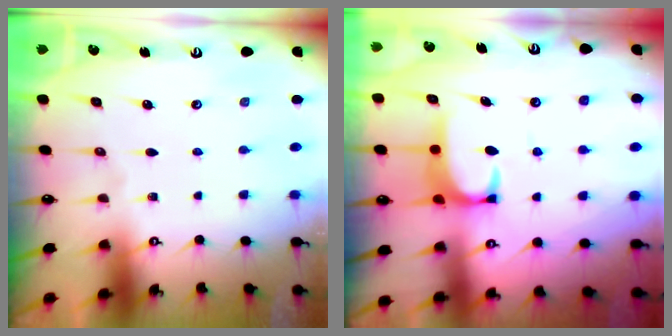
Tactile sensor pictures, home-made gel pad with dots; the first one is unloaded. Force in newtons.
{"total": 2.4, "press": 2.3, "slide": 0.7}